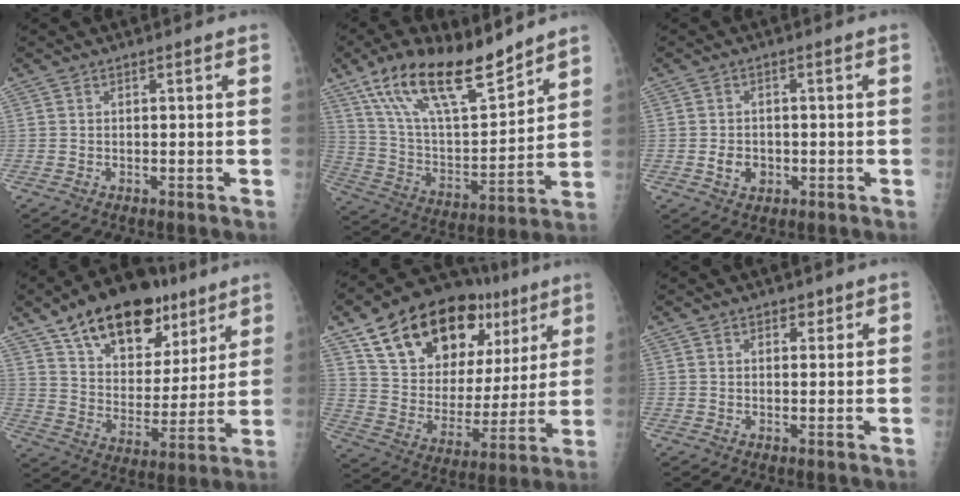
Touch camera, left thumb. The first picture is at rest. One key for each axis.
{"total": 20.4, "fx": 14.5, "fy": 6.9, "fz": 12.6, "tx": -0.194, "ty": -0.064, "tz": 0.266}
{"total": 3.6, "fx": -0.8, "fy": 3.0, "fz": 1.9, "tx": -0.021, "ty": 0.003, "tz": -0.009}
{"total": 22.4, "fx": 13.7, "fy": 12.5, "fz": 12.6, "tx": -0.161, "ty": -0.041, "tz": 0.228}
{"total": 27.2, "fx": 14.3, "fy": 15.2, "fz": 17.5, "tx": -0.237, "ty": -0.012, "tz": 0.240}
{"total": 2.1, "fx": 1.3, "fy": 1.3, "fz": 0.9, "tx": 0.003, "ty": -0.006, "tz": 0.015}